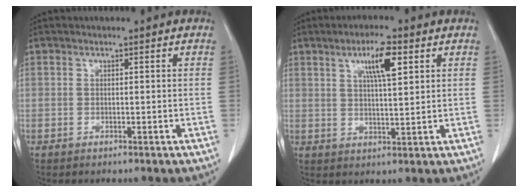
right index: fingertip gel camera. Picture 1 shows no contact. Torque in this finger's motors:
{"motor_torque": [0.56, 0.53, 0.37, 0.08]}